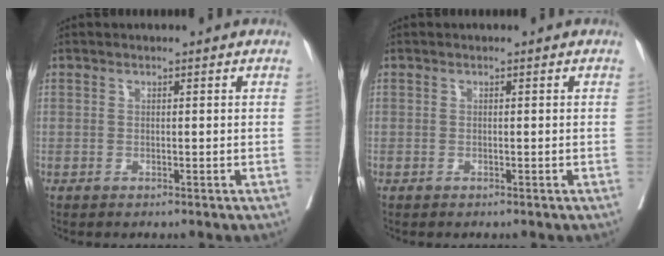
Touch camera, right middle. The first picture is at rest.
{"total": 0.0}